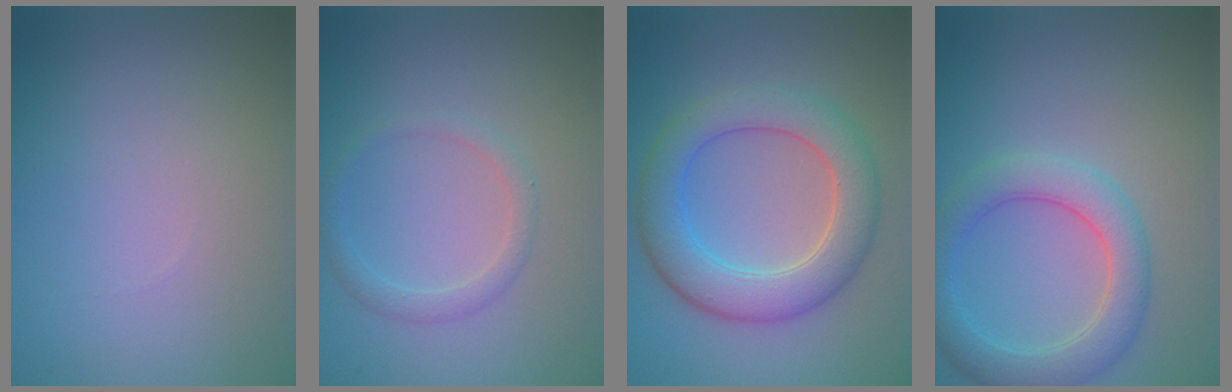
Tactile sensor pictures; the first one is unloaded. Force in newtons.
{"total": 1.7, "press": 1.7, "slide": 0.0}
{"total": 6.3, "press": 6.2, "slide": 0.6}
{"total": 4.3, "press": 4.3, "slide": 0.2}